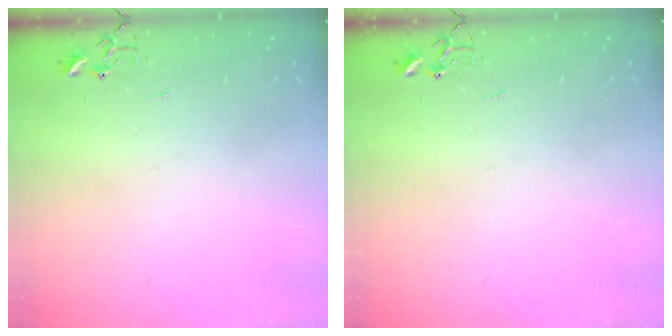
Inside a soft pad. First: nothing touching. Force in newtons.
{"total": 0.0}